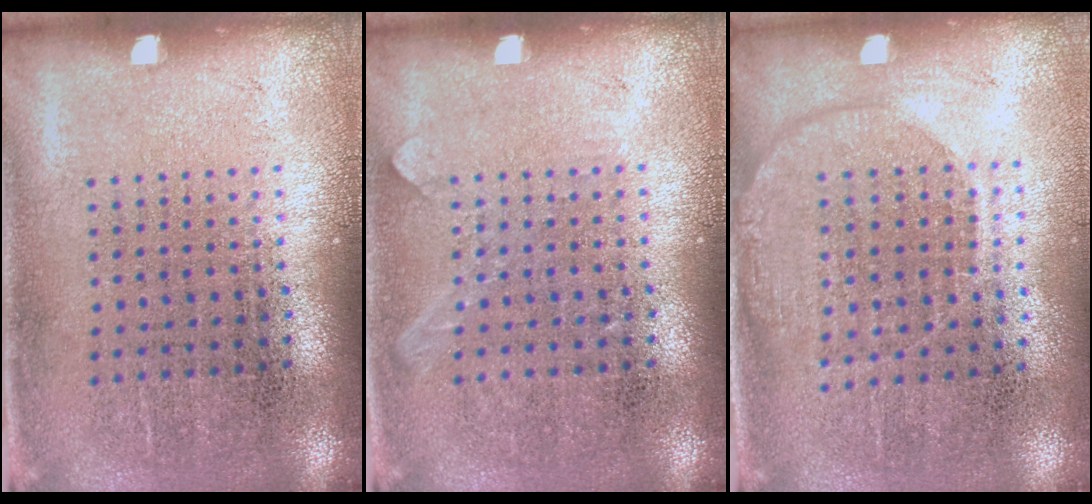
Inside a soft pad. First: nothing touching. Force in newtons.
{"total": 0.6, "press": 0.6, "slide": 0.1}
{"total": 1.4, "press": 1.3, "slide": 0.7}